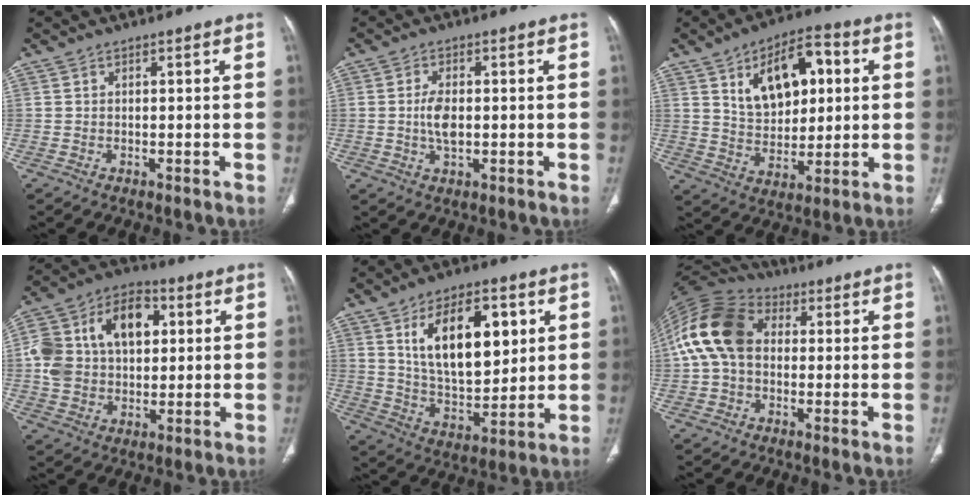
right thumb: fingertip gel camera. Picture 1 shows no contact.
{"total": 4.7, "force": [-0.1, 2.5, 4.1], "torque": [-0.079, 0.000, -0.002]}
{"total": 15.4, "force": [4.7, 8.8, 11.6], "torque": [-0.146, 0.000, 0.081]}
{"total": 18.8, "force": [3.6, 12.8, 13.3], "torque": [-0.227, 0.023, 0.062]}
{"total": 18.3, "force": [6.1, 9.4, 14.5], "torque": [-0.197, -0.028, 0.116]}
{"total": 15.8, "force": [1.7, 11.4, 10.8], "torque": [-0.213, 0.039, 0.021]}